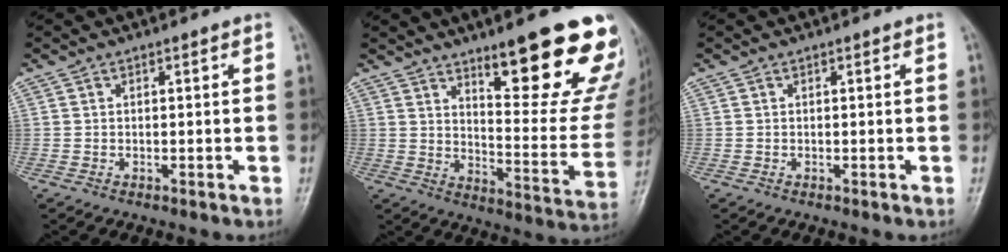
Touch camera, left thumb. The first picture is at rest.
{"total": 21.5, "force": [13.1, 5.4, 16.2], "torque": [-0.168, -0.088, 0.190]}
{"total": 0.0}